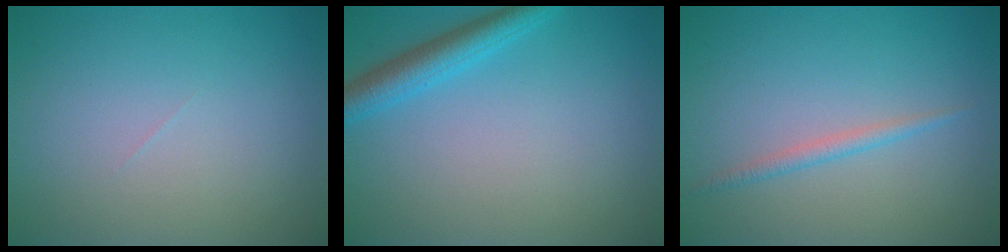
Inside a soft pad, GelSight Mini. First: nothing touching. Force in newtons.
{"total": 3.2, "press": 3.2, "slide": 0.2}
{"total": 1.2, "press": 1.2, "slide": 0.1}